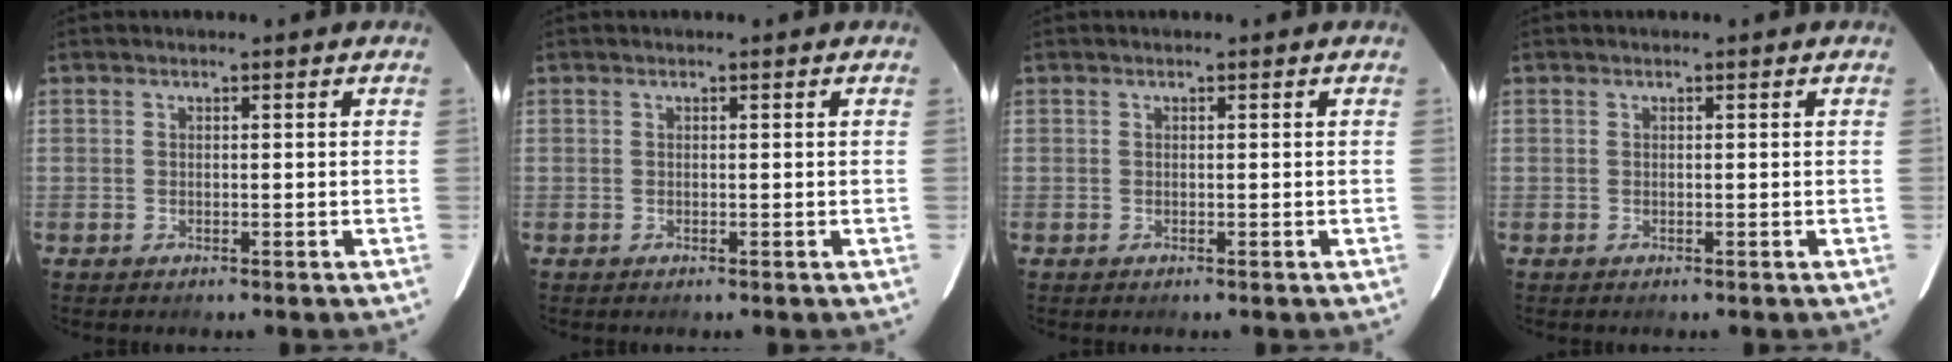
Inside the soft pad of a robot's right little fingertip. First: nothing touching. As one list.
[{"total": 0.0}, {"total": 0.0}, {"total": 0.0}]